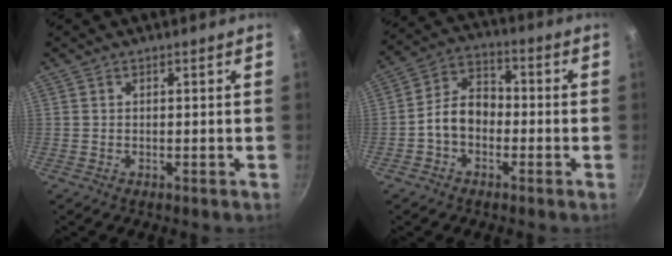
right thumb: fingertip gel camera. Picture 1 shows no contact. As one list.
[{"total": 8.2, "force": [-2.0, 6.0, 5.3], "torque": [-0.061, 0.037, -0.049]}]